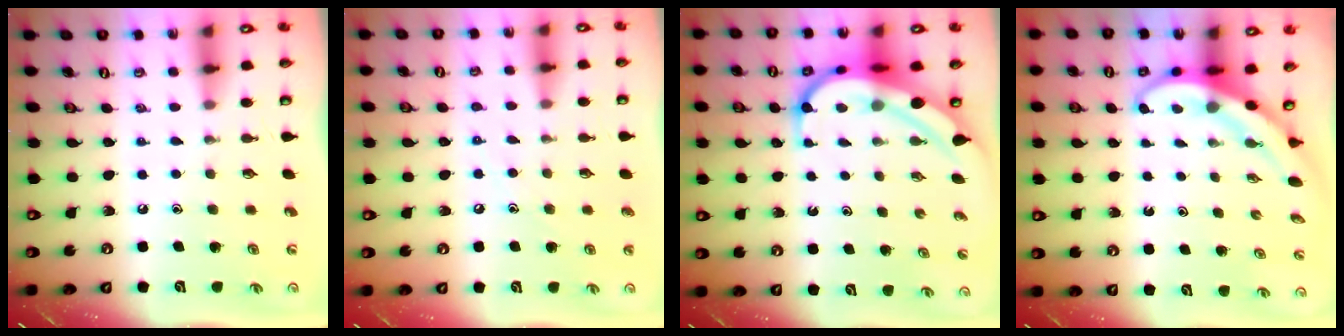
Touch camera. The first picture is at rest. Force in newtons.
{"total": 6.2, "press": 6.2, "slide": 0.7}
{"total": 8.2, "press": 8.2, "slide": 0.6}
{"total": 3.8, "press": 3.7, "slide": 0.7}